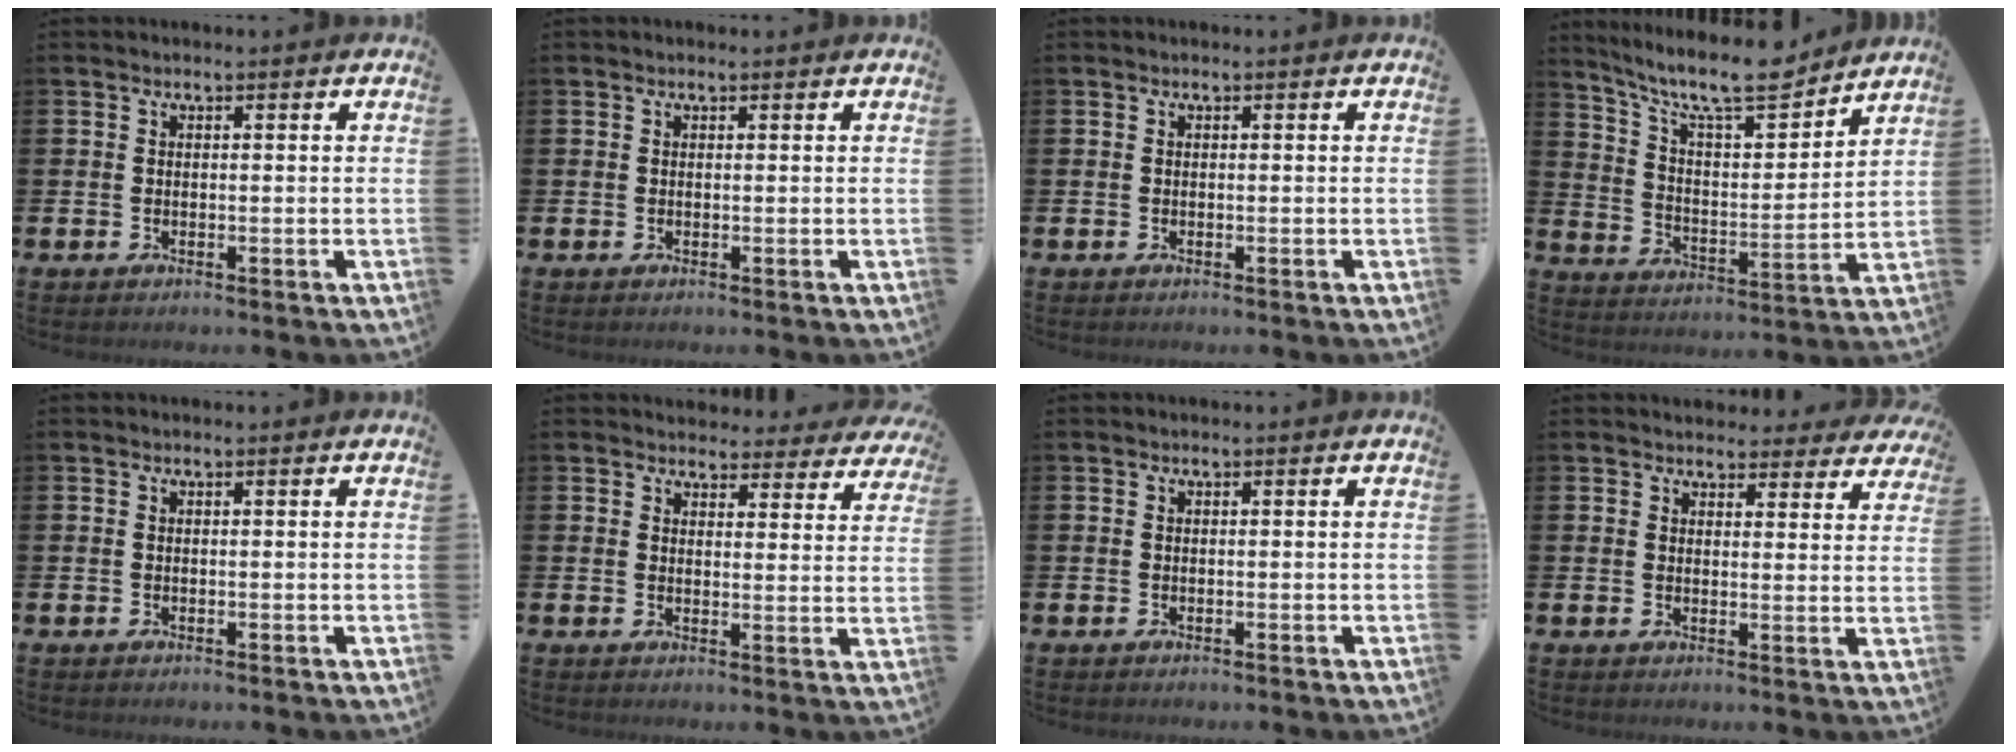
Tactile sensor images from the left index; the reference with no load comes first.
{"total": 0.0}
{"total": 0.0}
{"total": 11.2, "force": [9.9, 2.5, 4.8], "torque": [-0.112, -0.069, 0.168]}
{"total": 0.0}
{"total": 3.8, "force": [3.6, 1.2, 0.0], "torque": [-0.001, -0.027, 0.062]}
{"total": 0.0}
{"total": 3.8, "force": [3.6, 1.2, 0.0], "torque": [0.002, -0.021, 0.064]}